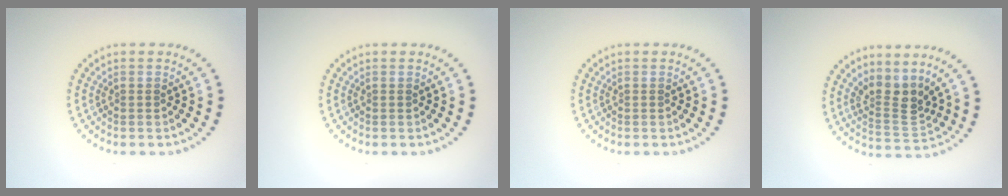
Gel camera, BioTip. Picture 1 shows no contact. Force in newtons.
{"total": 0.0}
{"total": 0.0}
{"total": 3.3, "press": 2.4, "slide": 2.2}